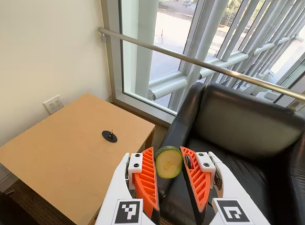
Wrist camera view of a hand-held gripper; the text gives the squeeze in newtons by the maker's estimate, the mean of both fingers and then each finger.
{"total": 7.9, "left": 7.8, "right": 8.0}